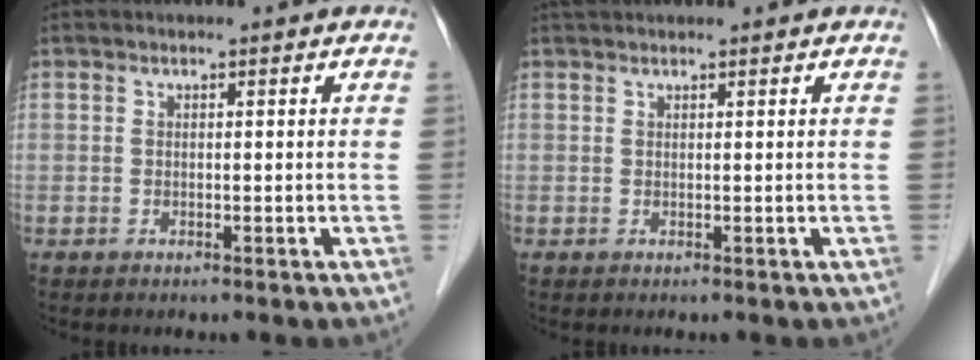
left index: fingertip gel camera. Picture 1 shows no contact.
{"total": 2.7, "force": [2.5, 0.1, 1.0], "torque": [-0.009, 0.034, 0.043]}